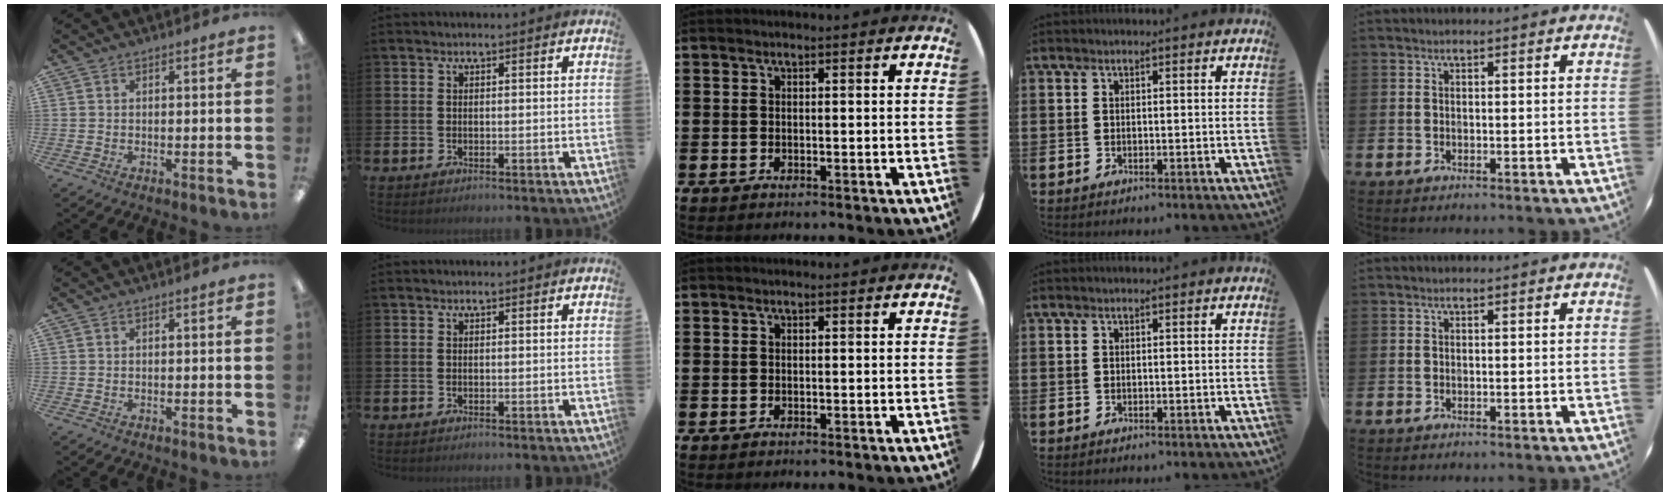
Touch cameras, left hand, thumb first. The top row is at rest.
{}